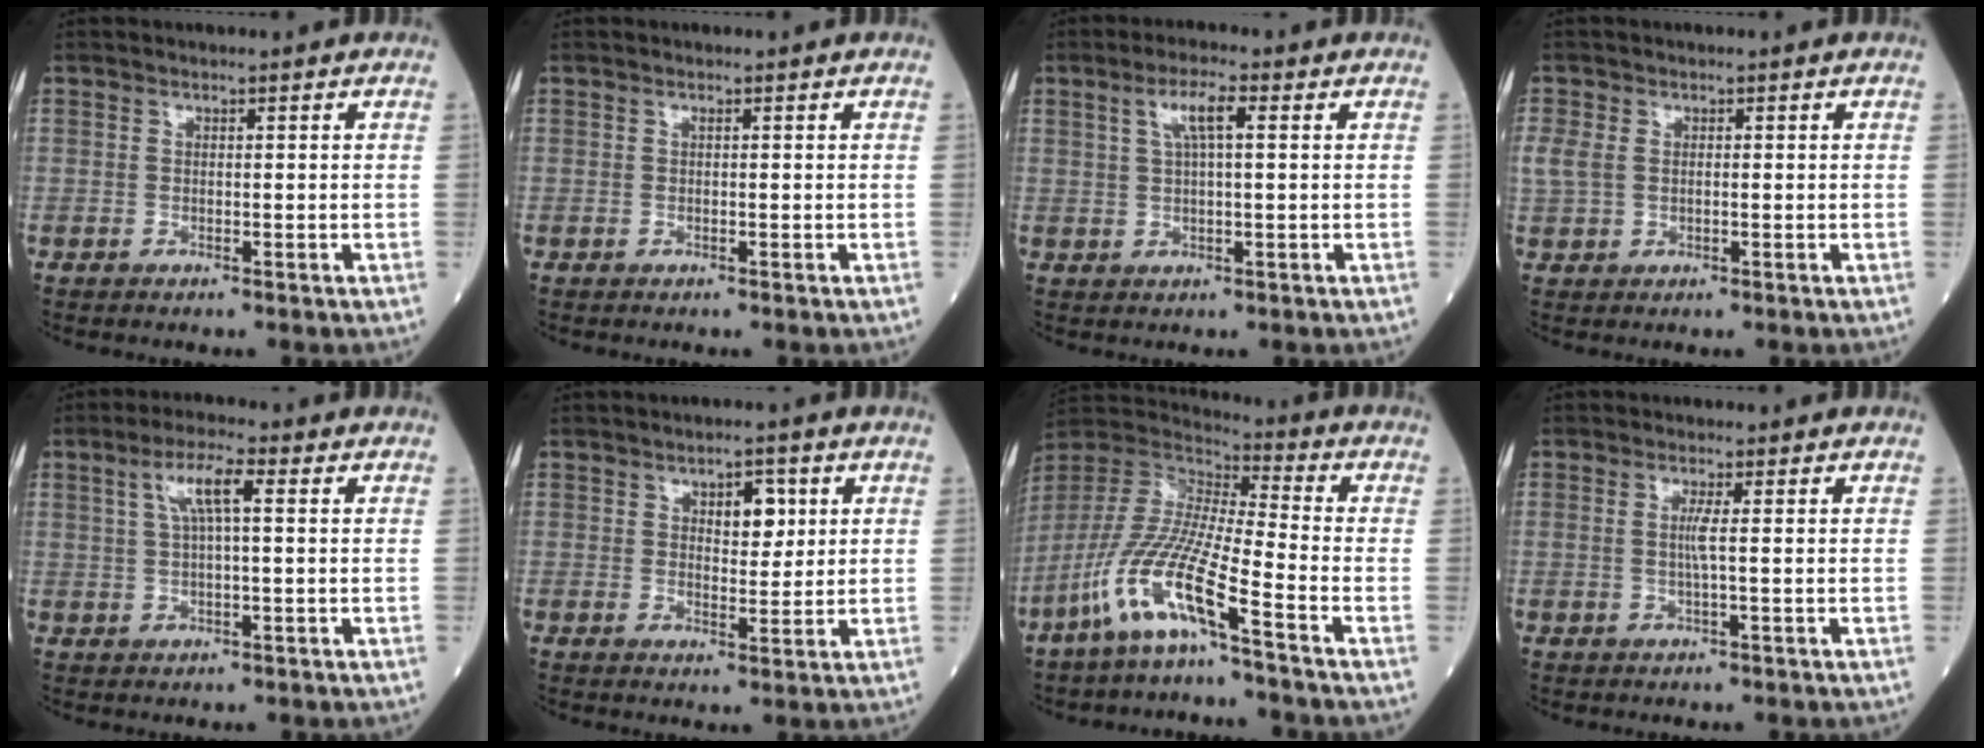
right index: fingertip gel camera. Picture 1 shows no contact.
{"total": 0.0}
{"total": 4.5, "force": [1.6, 0.5, 4.1], "torque": [-0.083, 0.010, 0.032]}
{"total": 3.9, "force": [0.3, 2.8, 2.6], "torque": [-0.088, 0.014, 0.012]}
{"total": 5.3, "force": [1.6, 0.6, 5.0], "torque": [-0.099, 0.014, 0.033]}
{"total": 4.1, "force": [1.6, 1.9, 3.2], "torque": [-0.044, 0.003, 0.025]}
{"total": 13.5, "force": [-7.5, 0.4, 11.2], "torque": [-0.251, -0.024, -0.156]}
{"total": 1.8, "force": [0.1, -0.4, 1.7], "torque": [-0.038, -0.001, -0.001]}